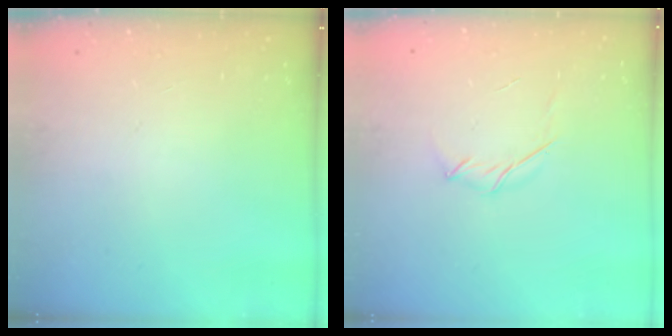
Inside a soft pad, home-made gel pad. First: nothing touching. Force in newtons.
{"total": 4.0, "press": 3.9, "slide": 0.9}